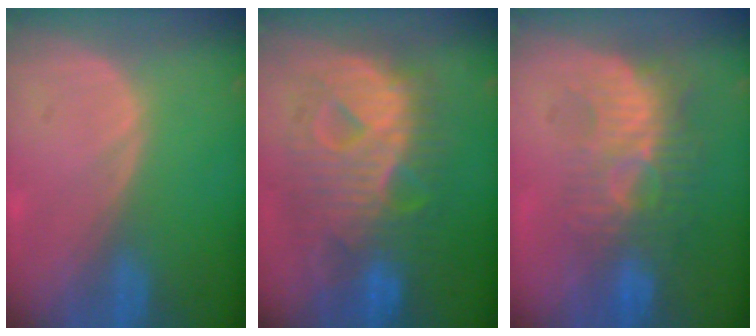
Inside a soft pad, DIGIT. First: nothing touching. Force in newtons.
{"total": 12.1, "press": 12.0, "slide": 1.4}
{"total": 9.3, "press": 8.6, "slide": 3.7}